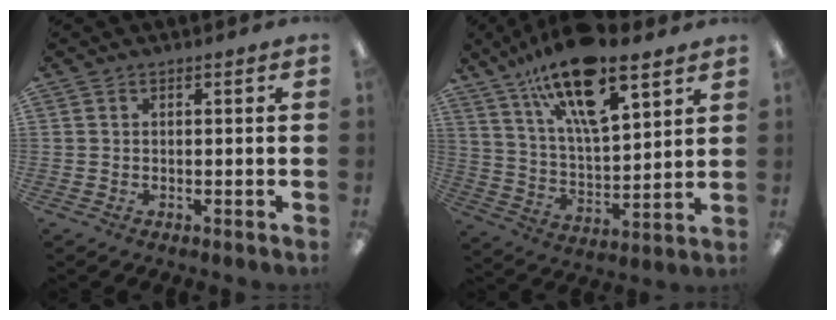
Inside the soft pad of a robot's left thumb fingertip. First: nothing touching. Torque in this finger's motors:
{"motor_torque": [0.41, 0.42, 1.50, -1.27, 0.33]}